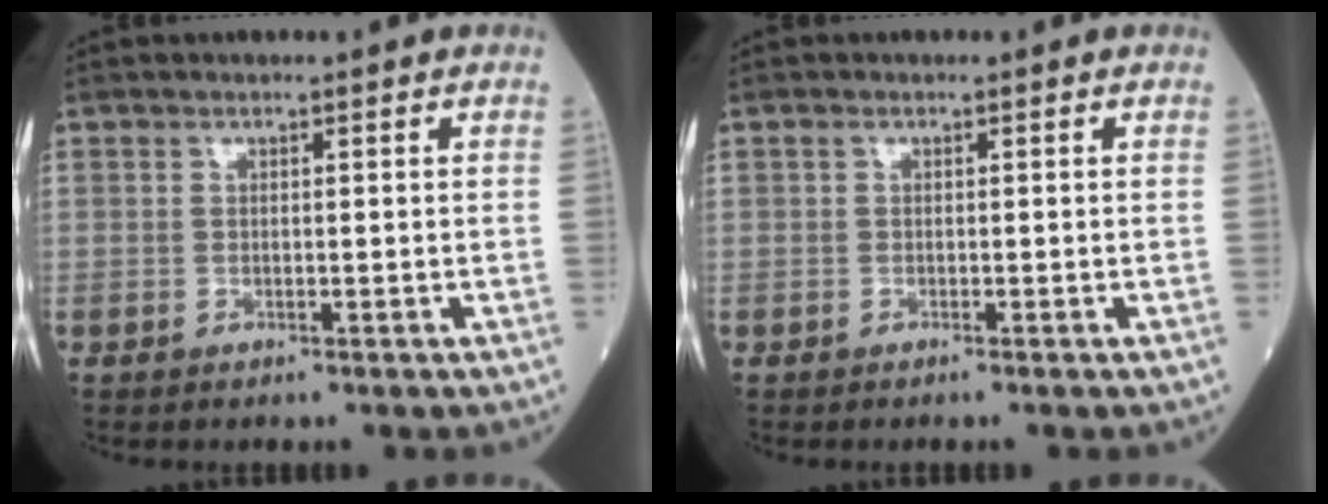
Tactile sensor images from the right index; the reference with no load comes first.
{"total": 0.0}